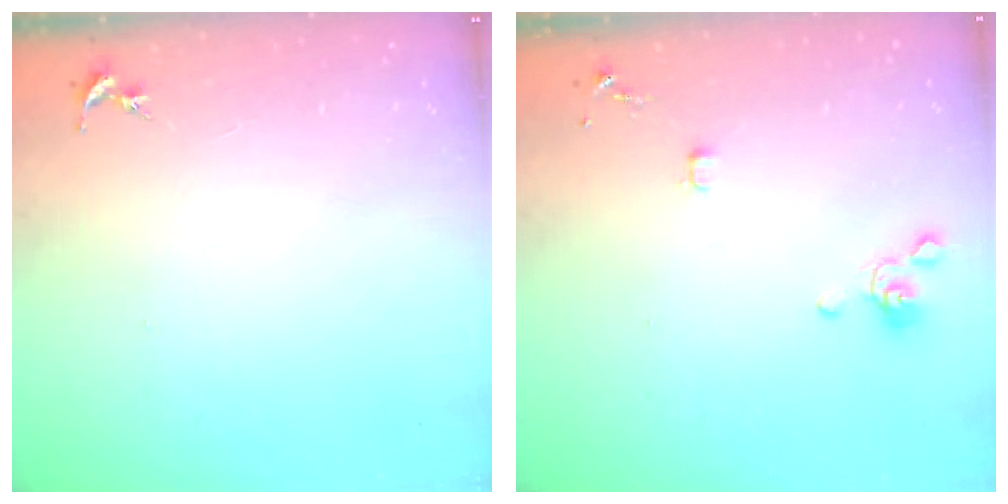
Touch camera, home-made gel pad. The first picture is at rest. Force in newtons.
{"total": 3.9, "press": 3.8, "slide": 0.9}